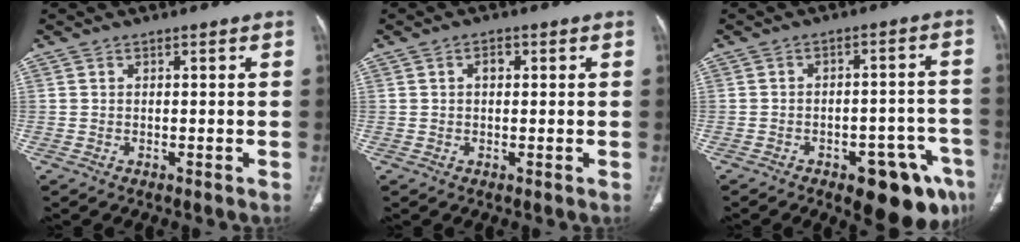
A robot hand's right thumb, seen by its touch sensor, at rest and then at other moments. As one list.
[{"total": 1.9, "force": [0.6, 1.2, 1.3], "torque": [-0.018, 0.007, 0.006]}, {"total": 14.7, "force": [-8.1, 6.3, 10.5], "torque": [-0.081, 0.049, -0.096]}]